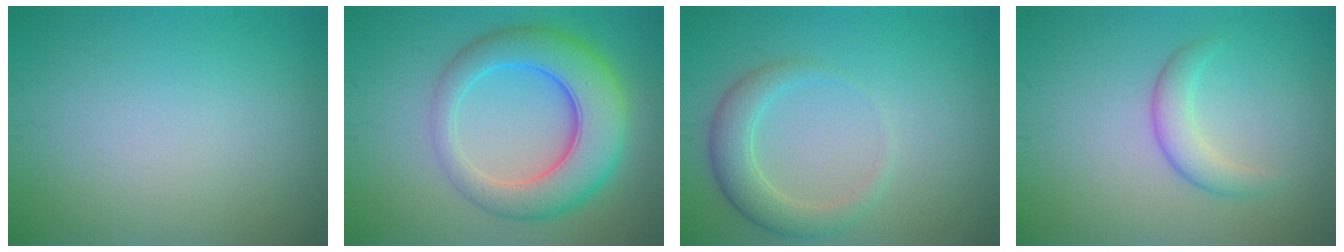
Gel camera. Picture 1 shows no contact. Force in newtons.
{"total": 8.0, "press": 8.0, "slide": 0.3}
{"total": 3.2, "press": 3.2, "slide": 0.2}
{"total": 2.3, "press": 2.3, "slide": 0.0}